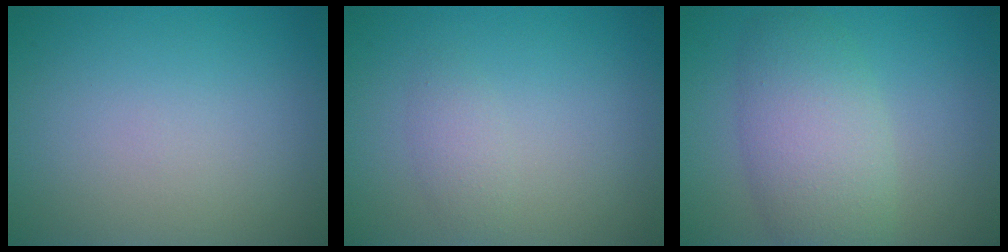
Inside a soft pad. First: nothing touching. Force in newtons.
{"total": 1.4, "press": 1.4, "slide": 0.1}
{"total": 6.4, "press": 6.4, "slide": 0.1}